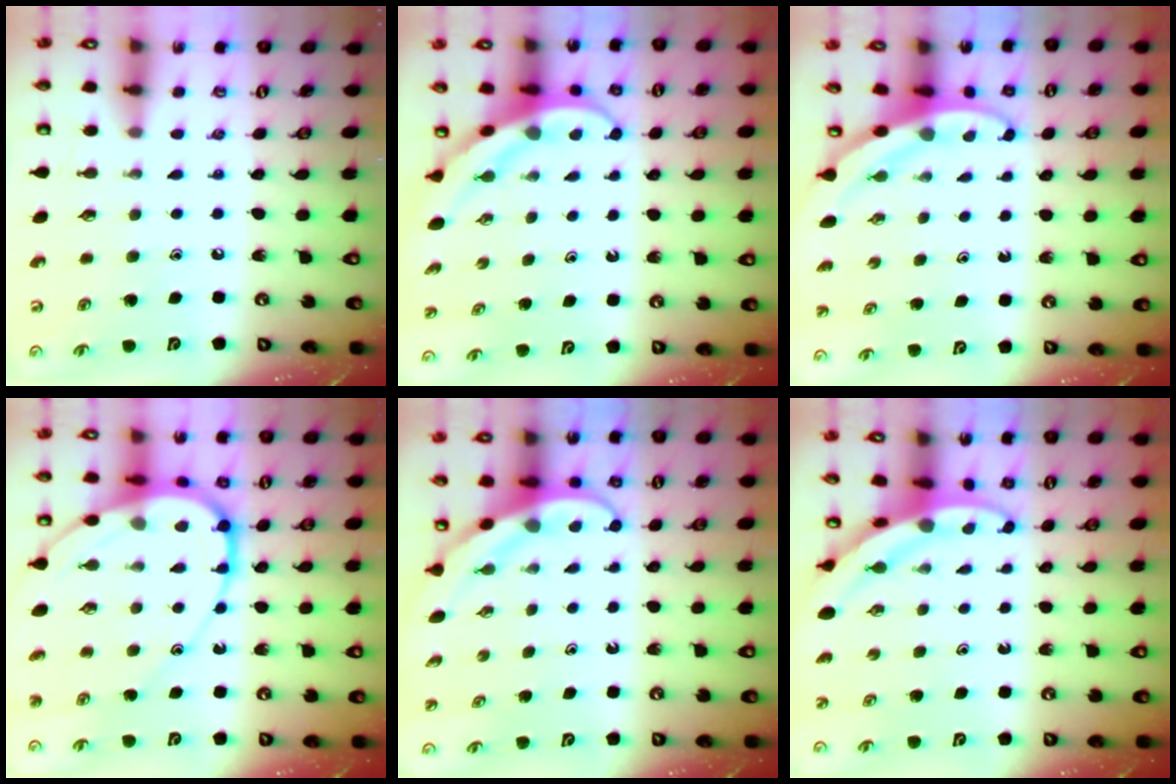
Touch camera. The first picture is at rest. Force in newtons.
{"total": 4.0, "press": 4.0, "slide": 0.4}
{"total": 3.5, "press": 3.5, "slide": 0.1}
{"total": 15.0, "press": 14.9, "slide": 1.6}
{"total": 4.0, "press": 4.0, "slide": 0.3}
{"total": 3.3, "press": 3.3, "slide": 0.3}